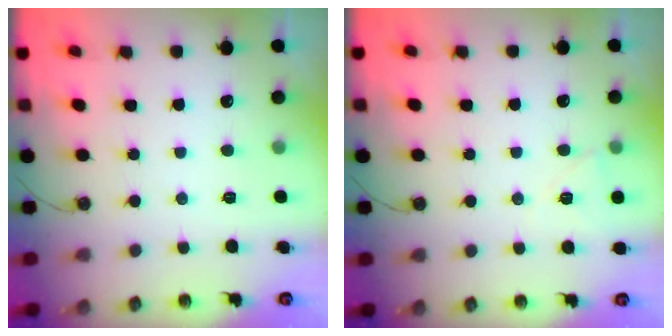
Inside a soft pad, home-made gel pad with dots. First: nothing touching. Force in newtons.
{"total": 8.8, "press": 5.7, "slide": 6.7}